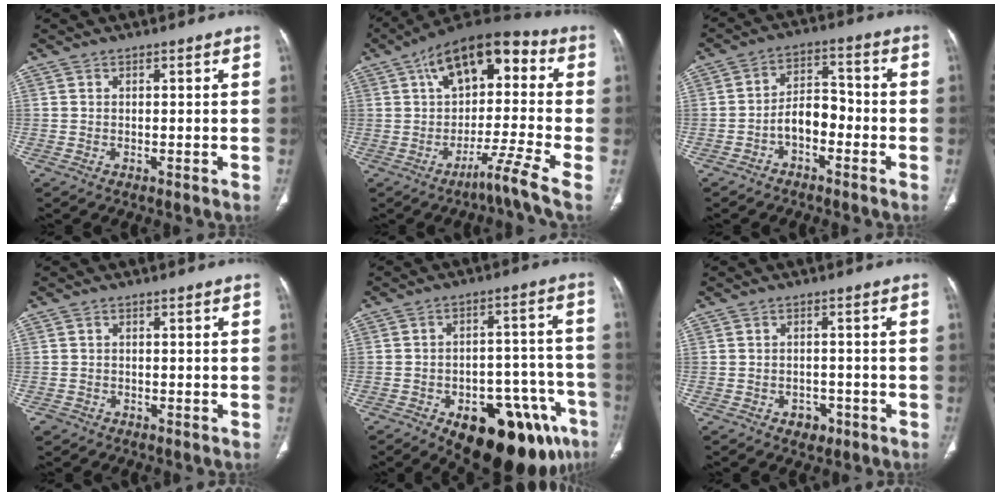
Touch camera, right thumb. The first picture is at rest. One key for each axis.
{"total": 14.5, "fx": -1.2, "fy": 3.3, "fz": 14.1, "tx": -0.213, "ty": 0.040, "tz": -0.036}
{"total": 6.6, "fx": -2.8, "fy": 4.3, "fz": 4.3, "tx": -0.053, "ty": 0.040, "tz": -0.055}
{"total": 1.7, "fx": -1.0, "fy": 1.3, "fz": 0.0, "tx": -0.001, "ty": 0.004, "tz": -0.019}
{"total": 22.3, "fx": -11.7, "fy": 10.5, "fz": 15.9, "tx": -0.146, "ty": 0.069, "tz": -0.148}
{"total": 3.1, "fx": -1.7, "fy": 2.4, "fz": 1.2, "tx": -0.004, "ty": 0.012, "tz": -0.017}